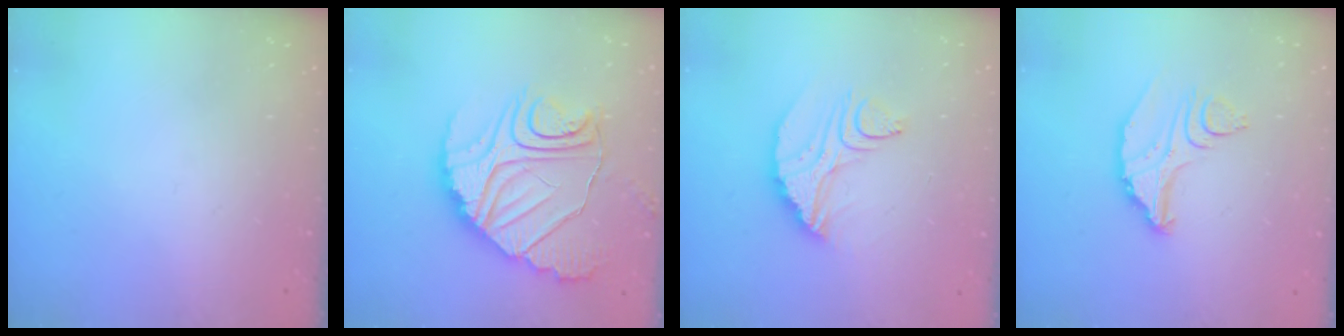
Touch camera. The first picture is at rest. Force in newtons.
{"total": 15.6, "press": 15.6, "slide": 1.0}
{"total": 11.0, "press": 11.0, "slide": 0.7}
{"total": 9.7, "press": 9.7, "slide": 1.0}